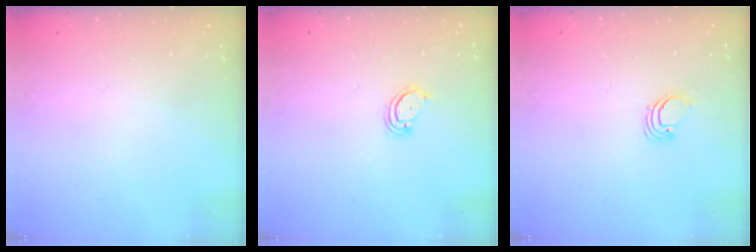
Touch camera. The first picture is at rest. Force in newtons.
{"total": 3.5, "press": 3.5, "slide": 0.3}
{"total": 1.9, "press": 1.9, "slide": 0.1}